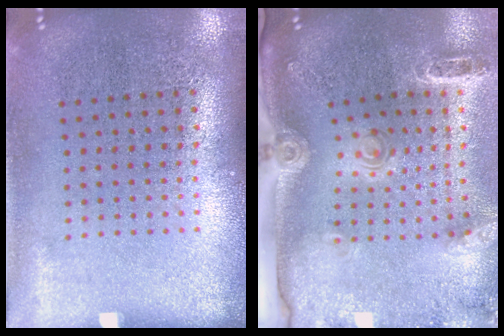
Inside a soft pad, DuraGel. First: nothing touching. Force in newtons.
{"total": 2.8, "press": 2.1, "slide": 1.9}